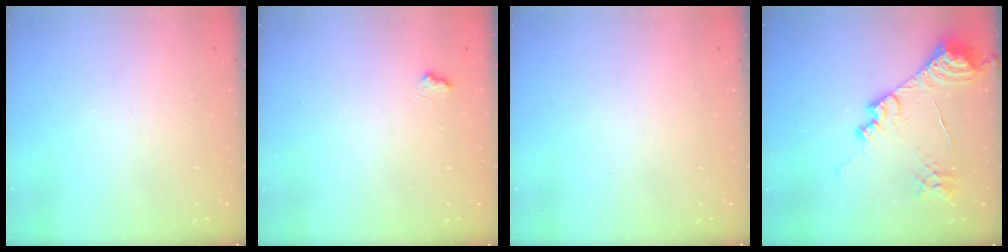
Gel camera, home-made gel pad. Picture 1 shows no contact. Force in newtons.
{"total": 3.8, "press": 3.8, "slide": 0.5}
{"total": 0.0}
{"total": 18.4, "press": 18.2, "slide": 2.1}